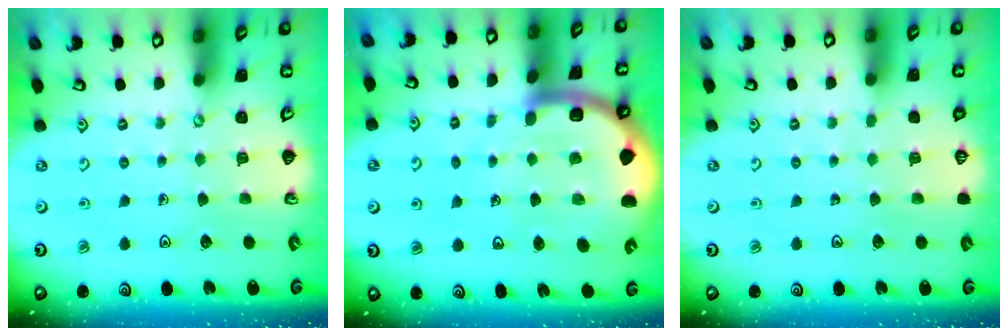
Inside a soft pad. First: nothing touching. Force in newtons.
{"total": 10.2, "press": 10.2, "slide": 1.2}
{"total": 0.0}